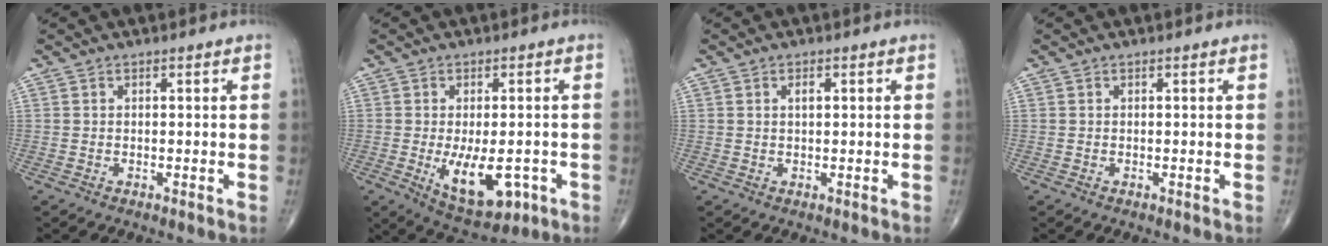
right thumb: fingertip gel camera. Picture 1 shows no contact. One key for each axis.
{"total": 10.9, "fx": -2.9, "fy": 5.3, "fz": 9.1, "tx": -0.126, "ty": -0.007, "tz": -0.029}
{"total": 1.4, "fx": 0.5, "fy": 0.7, "fz": 1.1, "tx": -0.020, "ty": 0.001, "tz": 0.008}
{"total": 0.0}